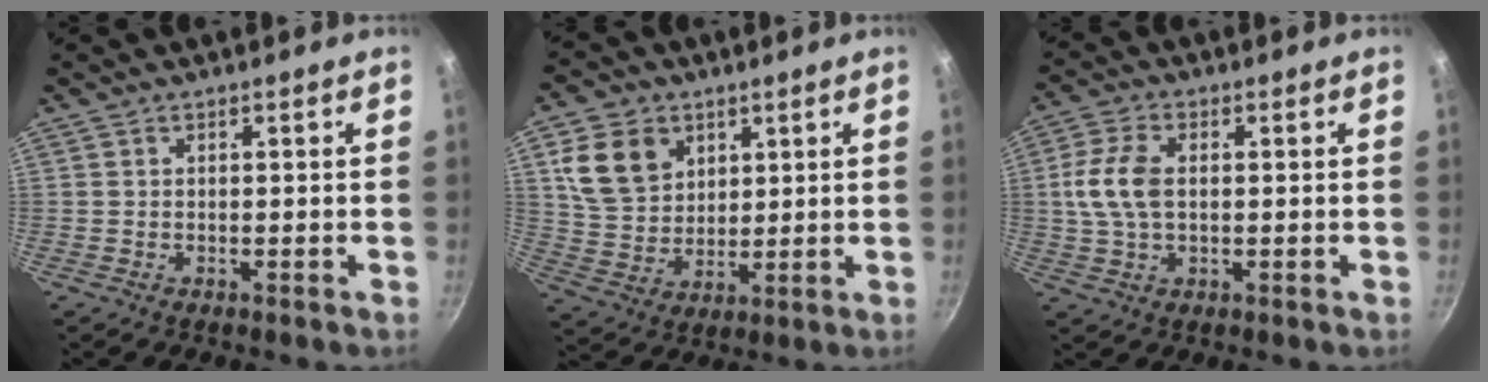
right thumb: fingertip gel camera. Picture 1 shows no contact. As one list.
[{"total": 11.9, "force": [4.6, 9.3, 5.8], "torque": [-0.085, -0.013, 0.091]}, {"total": 8.4, "force": [0.8, 4.8, 6.8], "torque": [-0.143, 0.012, 0.011]}]